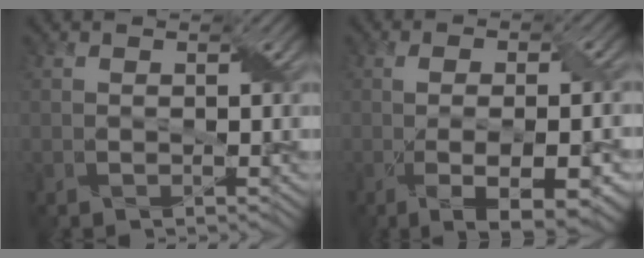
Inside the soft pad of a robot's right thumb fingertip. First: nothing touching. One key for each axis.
{"total": 8.8, "fx": -2.6, "fy": 2.9, "fz": 7.9, "tx": -0.126, "ty": -0.010, "tz": -0.018}